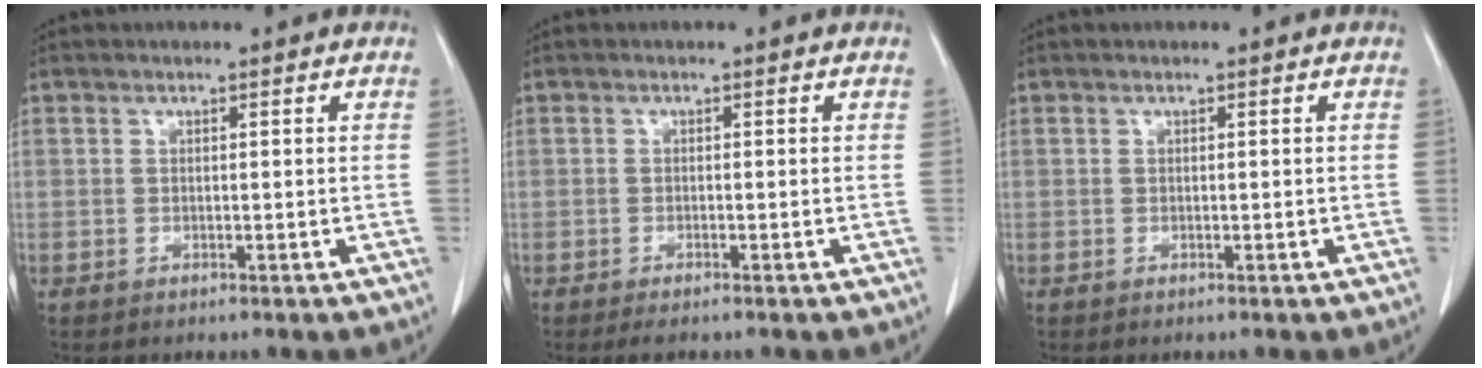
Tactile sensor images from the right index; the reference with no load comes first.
{"total": 1.8, "force": [-1.4, 0.0, 1.1], "torque": [-0.015, -0.005, -0.021]}
{"total": 0.0}